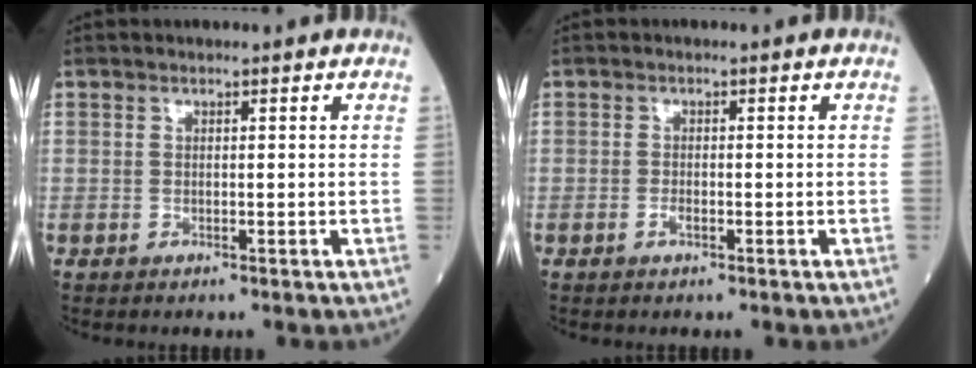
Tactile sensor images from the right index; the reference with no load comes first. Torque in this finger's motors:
{"motor_torque": [0.18, -0.04, 0.05, 0.03]}